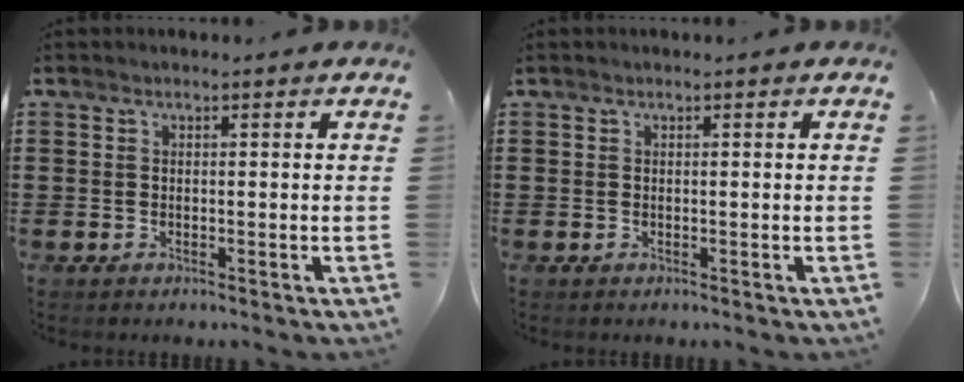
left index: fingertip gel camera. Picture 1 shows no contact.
{"total": 0.0}